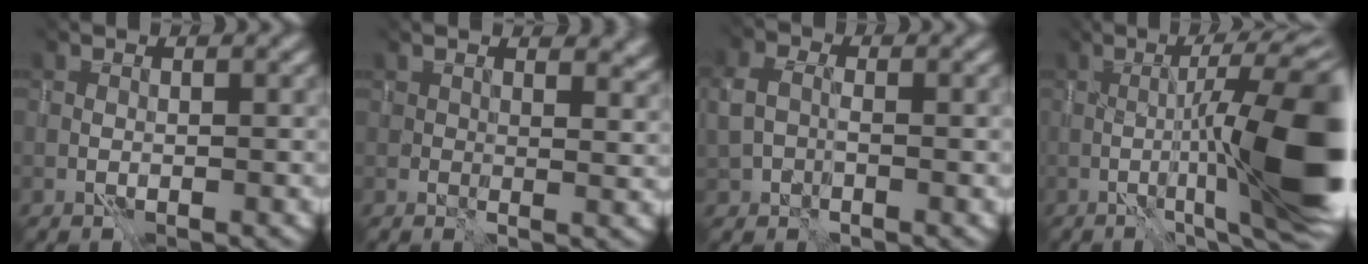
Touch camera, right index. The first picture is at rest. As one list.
[{"total": 3.3, "force": [2.2, 1.7, 1.8], "torque": [-0.020, -0.011, 0.039]}, {"total": 3.1, "force": [-0.3, 2.2, 2.2], "torque": [-0.048, 0.003, -0.002]}, {"total": 11.4, "force": [-3.2, 0.3, 11.0], "torque": [-0.148, 0.001, -0.031]}]